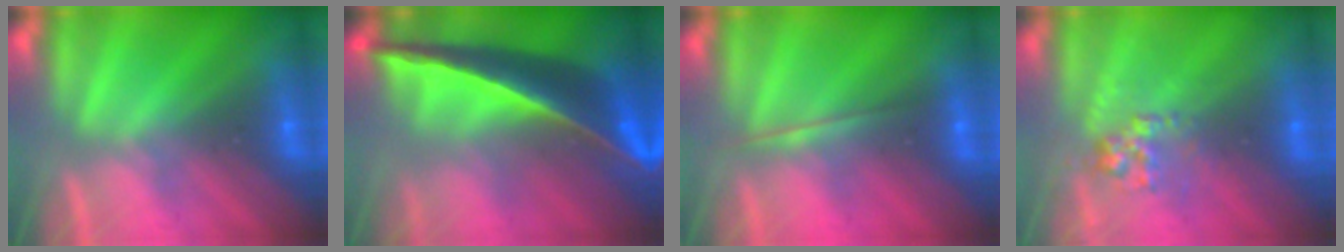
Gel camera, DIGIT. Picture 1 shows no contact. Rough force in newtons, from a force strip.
{"total": 8.9}
{"total": 1.7}
{"total": 2.7}